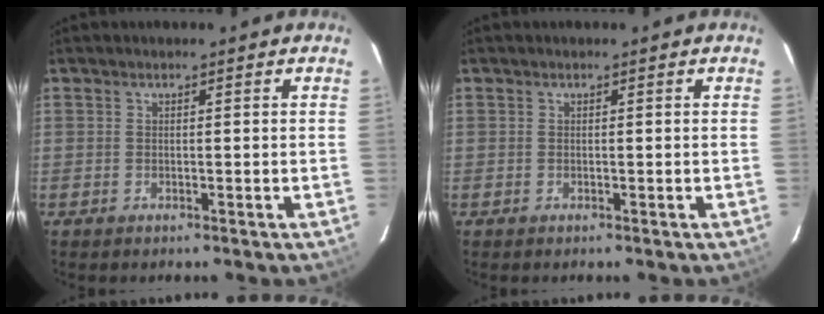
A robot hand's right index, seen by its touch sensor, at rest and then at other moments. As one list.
[{"total": 0.0}]